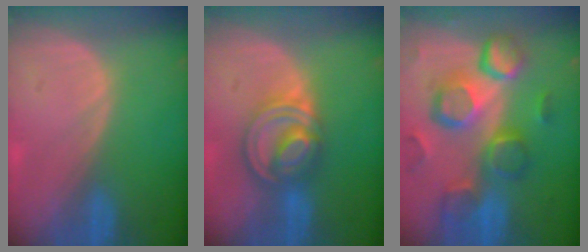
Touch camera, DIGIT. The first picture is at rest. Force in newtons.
{"total": 7.9, "press": 6.8, "slide": 3.9}
{"total": 12.3, "press": 10.7, "slide": 6.1}